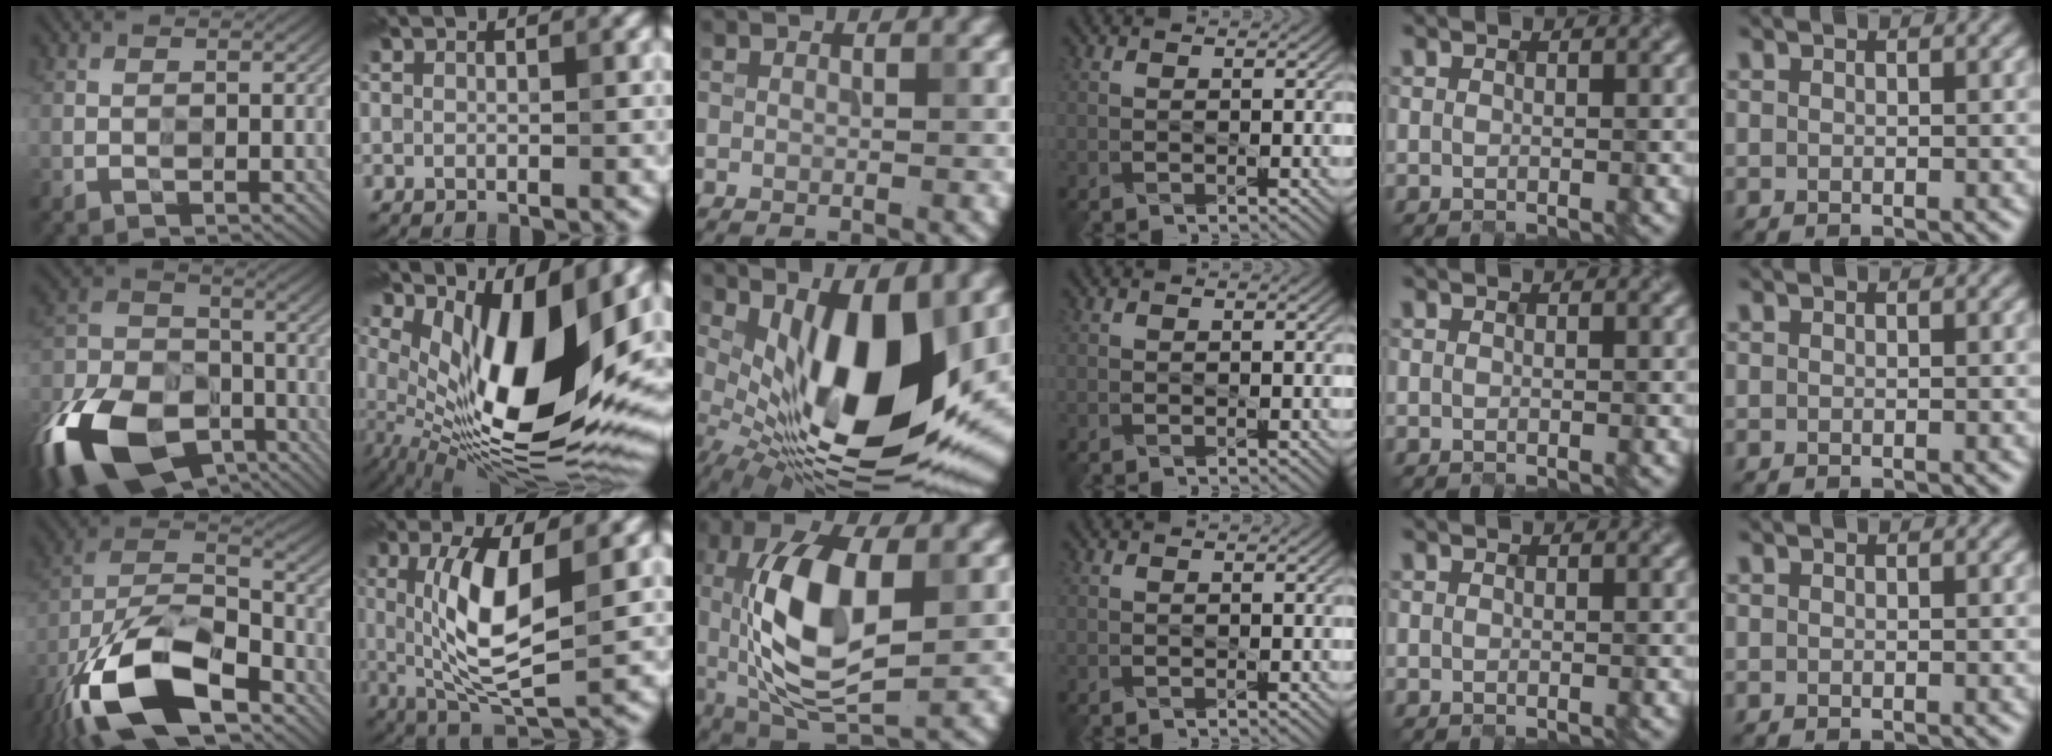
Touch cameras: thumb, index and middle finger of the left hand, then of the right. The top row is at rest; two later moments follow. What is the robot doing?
{"motion": "insert", "object": "pen cap and body"}